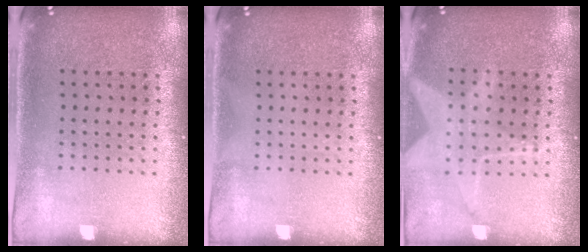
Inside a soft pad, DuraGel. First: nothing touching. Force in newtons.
{"total": 0.0}
{"total": 1.3, "press": 1.3, "slide": 0.3}